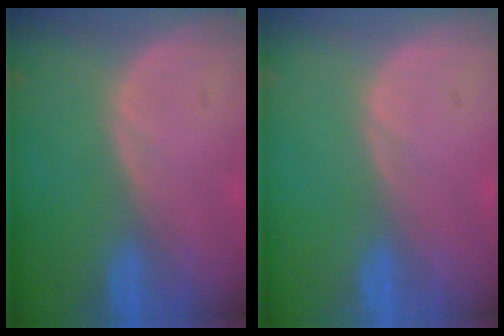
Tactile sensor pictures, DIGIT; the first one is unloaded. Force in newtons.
{"total": 0.0}